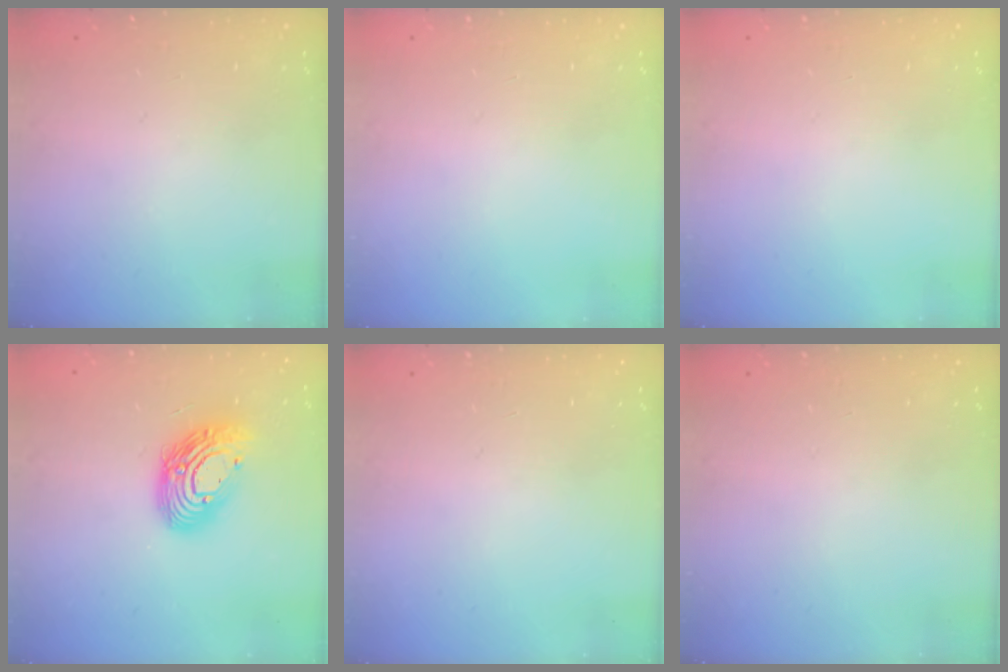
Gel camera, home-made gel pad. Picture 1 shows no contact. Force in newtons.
{"total": 0.0}
{"total": 0.0}
{"total": 14.9, "press": 14.9, "slide": 1.3}
{"total": 0.0}
{"total": 0.0}